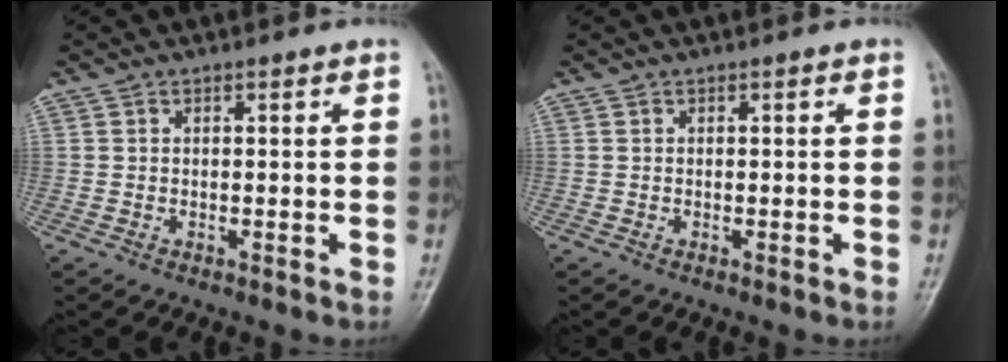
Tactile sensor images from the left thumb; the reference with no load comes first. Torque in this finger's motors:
{"motor_torque": [-0.05, 0.06, -0.01, -0.05, 0.00]}